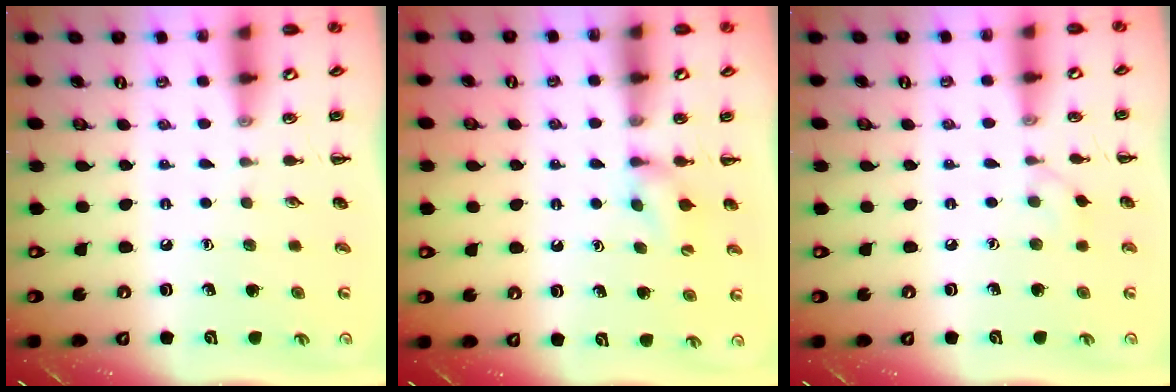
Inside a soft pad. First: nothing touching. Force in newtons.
{"total": 5.1, "press": 4.8, "slide": 1.7}
{"total": 2.7, "press": 2.5, "slide": 1.2}